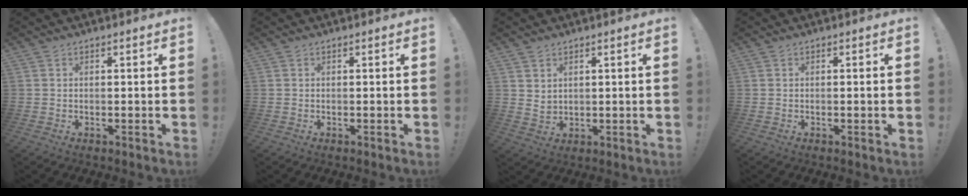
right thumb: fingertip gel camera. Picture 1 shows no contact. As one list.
[{"total": 0.0}, {"total": 3.4, "force": [2.2, 2.3, 1.2], "torque": [-0.013, -0.013, 0.040]}, {"total": 0.6, "force": [-0.3, -0.2, 0.5], "torque": [-0.010, -0.001, -0.006]}]